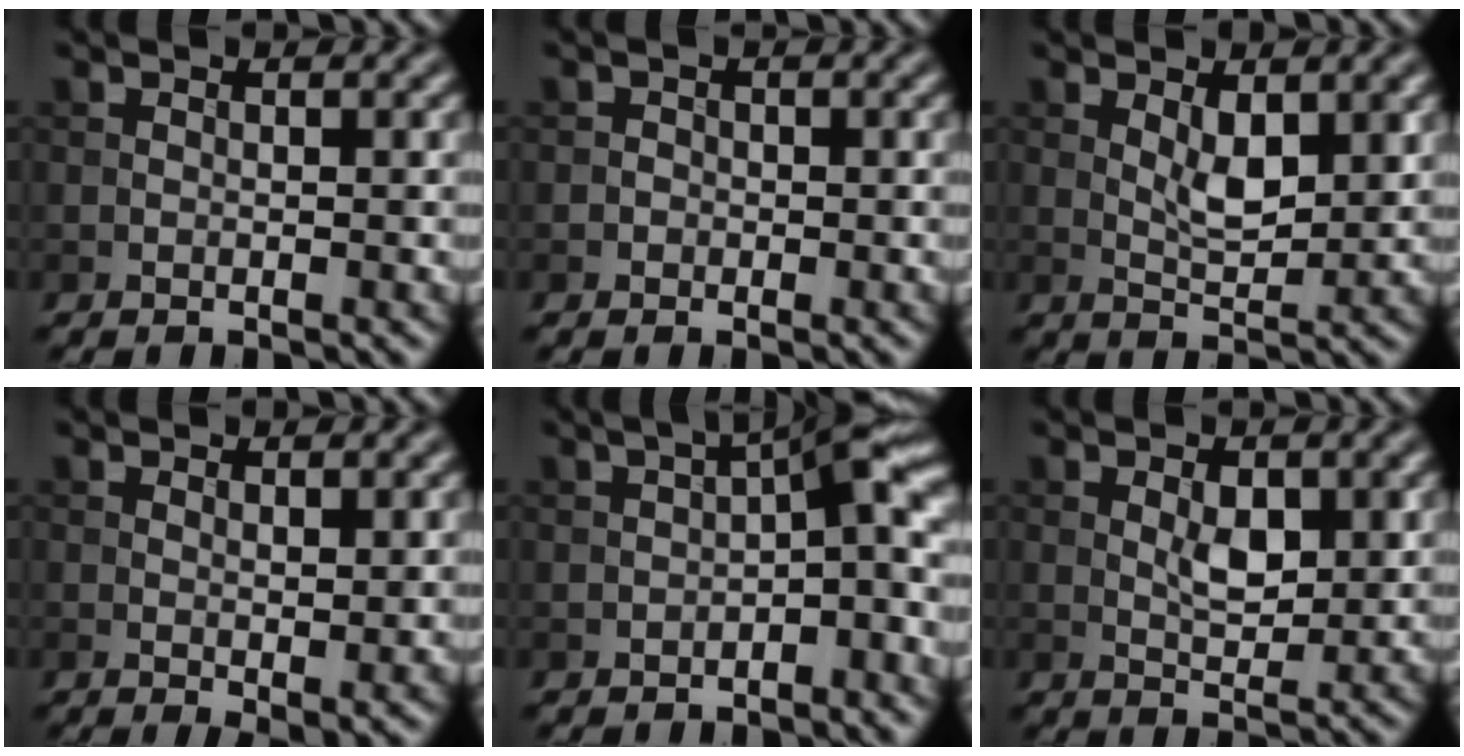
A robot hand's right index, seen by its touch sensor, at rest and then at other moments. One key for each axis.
{"total": 0.7, "fx": -0.2, "fy": 0.7, "fz": 0.1, "tx": 0.005, "ty": -0.001, "tz": -0.005}
{"total": 2.9, "fx": 1.0, "fy": 1.2, "fz": 2.5, "tx": -0.046, "ty": -0.006, "tz": 0.022}
{"total": 1.9, "fx": 0.6, "fy": 0.4, "fz": 1.7, "tx": -0.027, "ty": -0.008, "tz": 0.015}
{"total": 5.2, "fx": -0.6, "fy": 1.6, "fz": 4.9, "tx": -0.059, "ty": 0.022, "tz": -0.020}
{"total": 2.7, "fx": 0.7, "fy": 1.4, "fz": 2.2, "tx": -0.039, "ty": -0.004, "tz": 0.015}